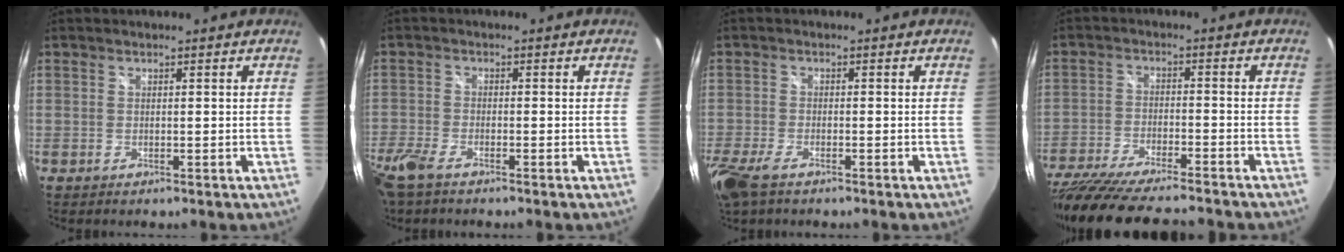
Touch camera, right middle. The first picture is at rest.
{"total": 7.1, "force": [-5.1, 2.4, 4.2], "torque": [-0.117, -0.023, -0.103]}
{"total": 6.8, "force": [-4.6, 2.4, 4.4], "torque": [-0.119, -0.024, -0.090]}
{"total": 20.5, "force": [-17.4, 3.7, 10.2], "torque": [-0.208, -0.047, -0.283]}